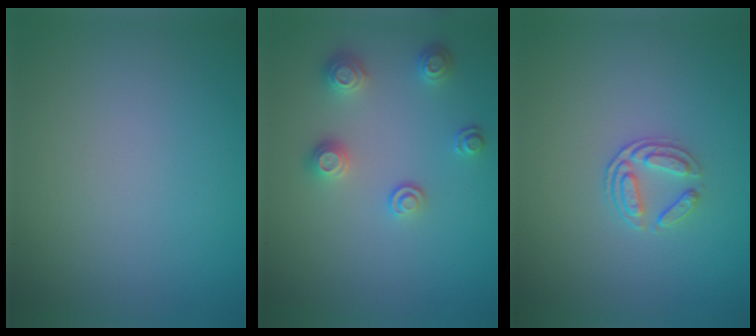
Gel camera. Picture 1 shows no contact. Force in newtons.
{"total": 2.5, "press": 2.3, "slide": 0.9}
{"total": 2.0, "press": 1.4, "slide": 1.4}